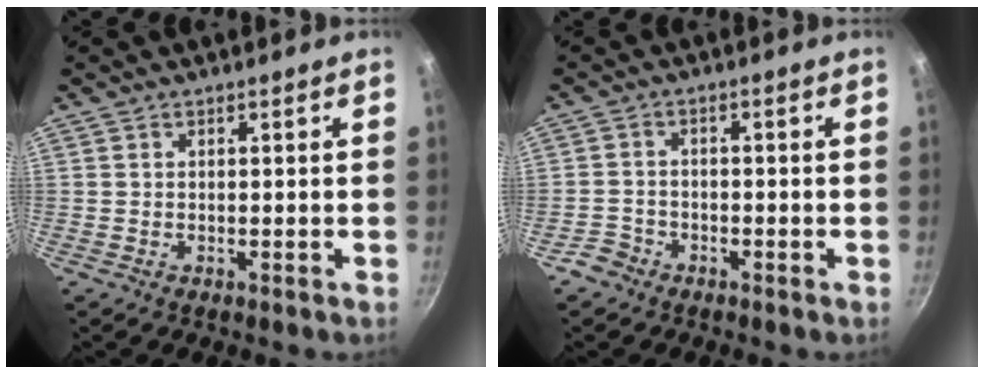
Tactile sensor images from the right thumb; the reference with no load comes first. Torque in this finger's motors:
{"motor_torque": [0.23, -0.81, -0.52, -0.28, -0.09]}